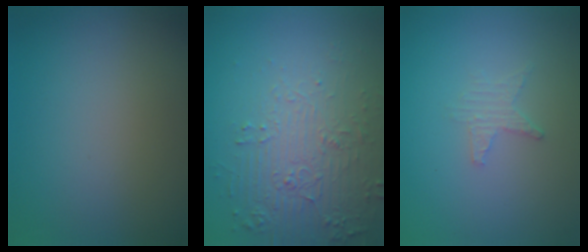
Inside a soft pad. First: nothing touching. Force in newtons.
{"total": 6.0, "press": 3.8, "slide": 4.6}
{"total": 1.5, "press": 1.4, "slide": 0.3}